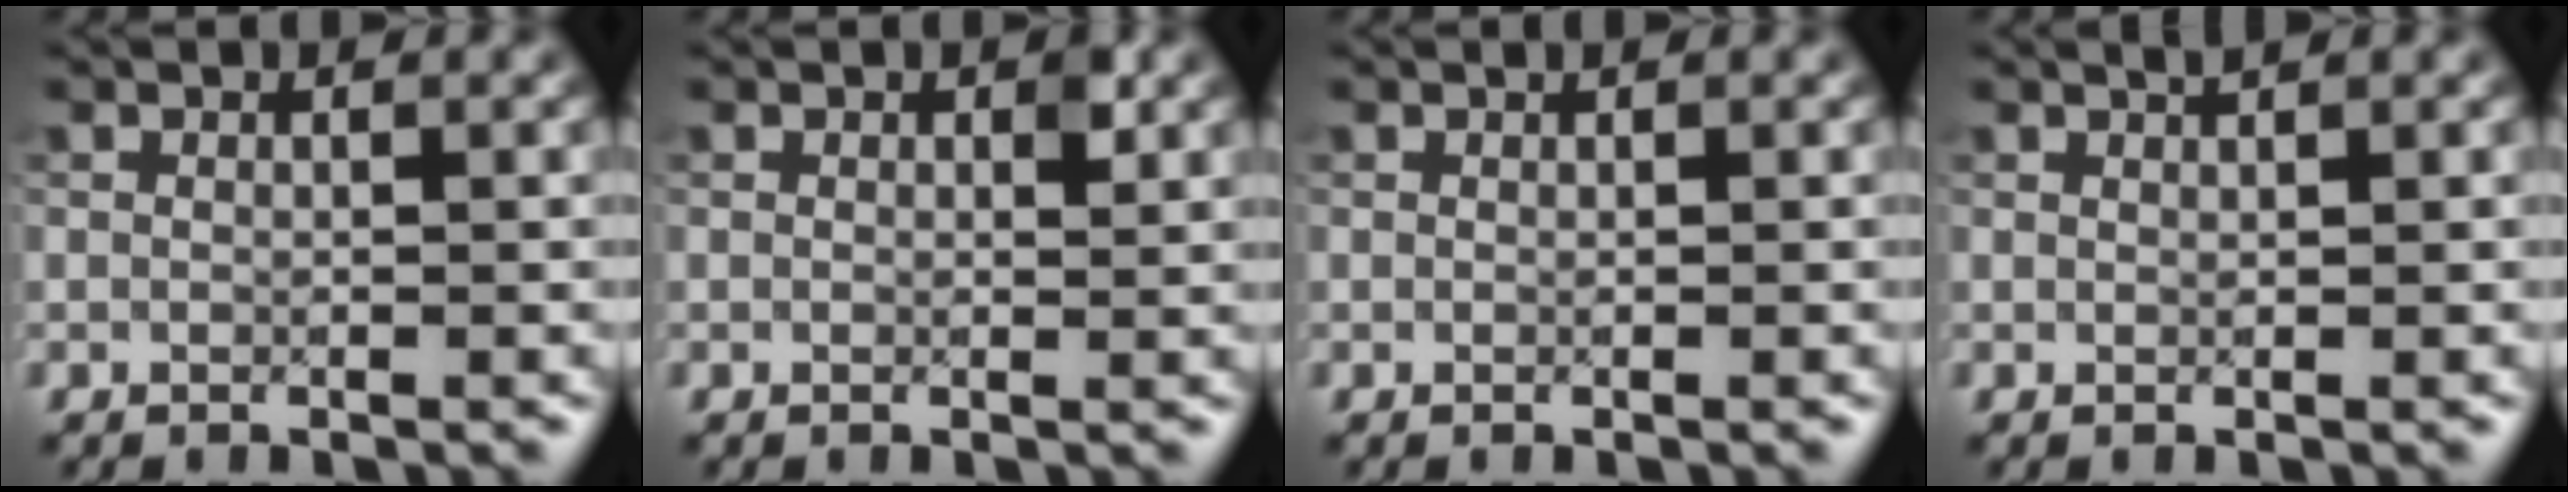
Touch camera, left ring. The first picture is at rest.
{"total": 1.1, "force": [0.5, 0.5, 0.9], "torque": [-0.009, -0.004, 0.007]}
{"total": 0.0}
{"total": 0.5, "force": [0.5, -0.2, 0.1], "torque": [-0.002, -0.002, 0.008]}